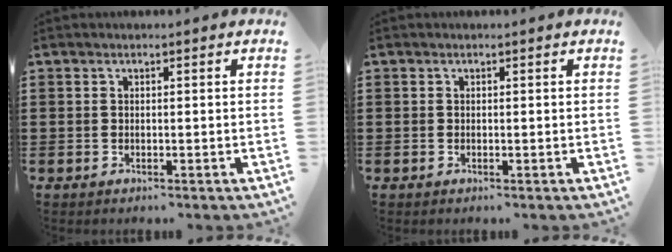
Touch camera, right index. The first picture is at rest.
{"total": 0.0}